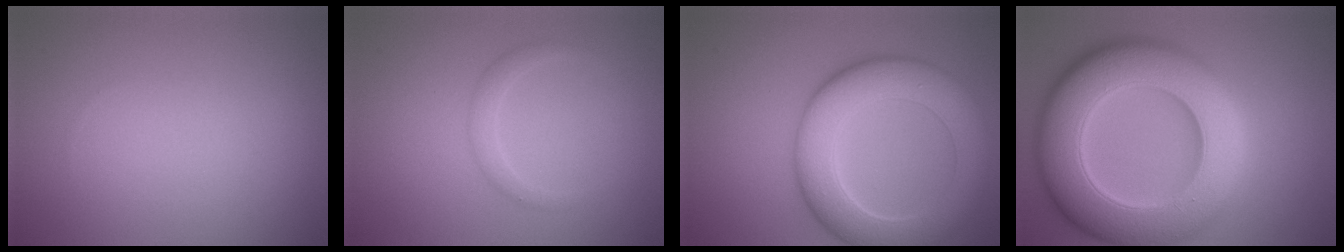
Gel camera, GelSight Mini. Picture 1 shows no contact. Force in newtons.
{"total": 1.3, "press": 1.3, "slide": 0.0}
{"total": 8.3, "press": 8.3, "slide": 0.4}
{"total": 13.6, "press": 13.6, "slide": 0.7}